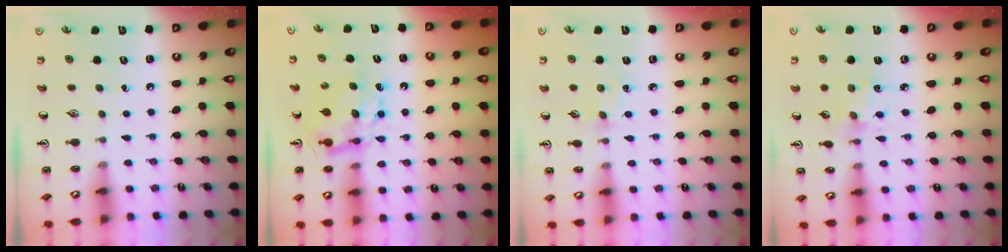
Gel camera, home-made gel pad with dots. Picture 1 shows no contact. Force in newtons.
{"total": 7.2, "press": 7.2, "slide": 0.3}
{"total": 2.6, "press": 2.5, "slide": 0.5}
{"total": 2.0, "press": 2.0, "slide": 0.4}